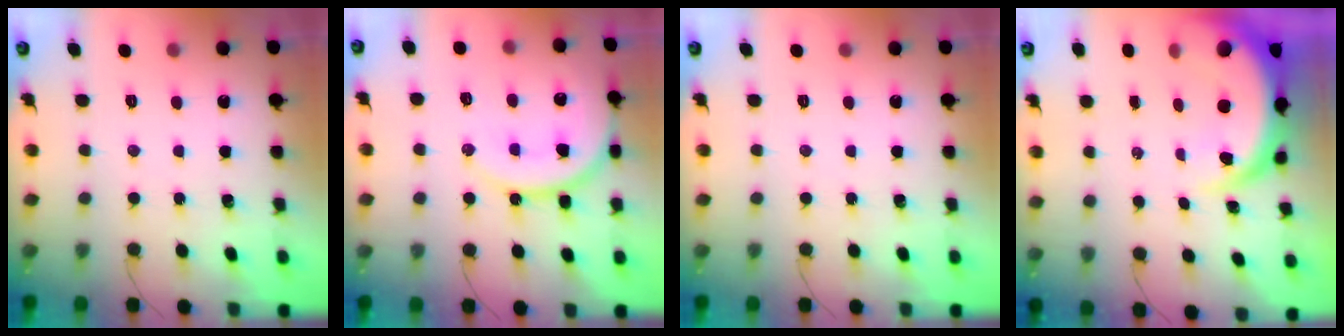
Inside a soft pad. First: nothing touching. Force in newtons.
{"total": 15.6, "press": 15.5, "slide": 1.7}
{"total": 0.0}
{"total": 8.6, "press": 8.6, "slide": 1.0}